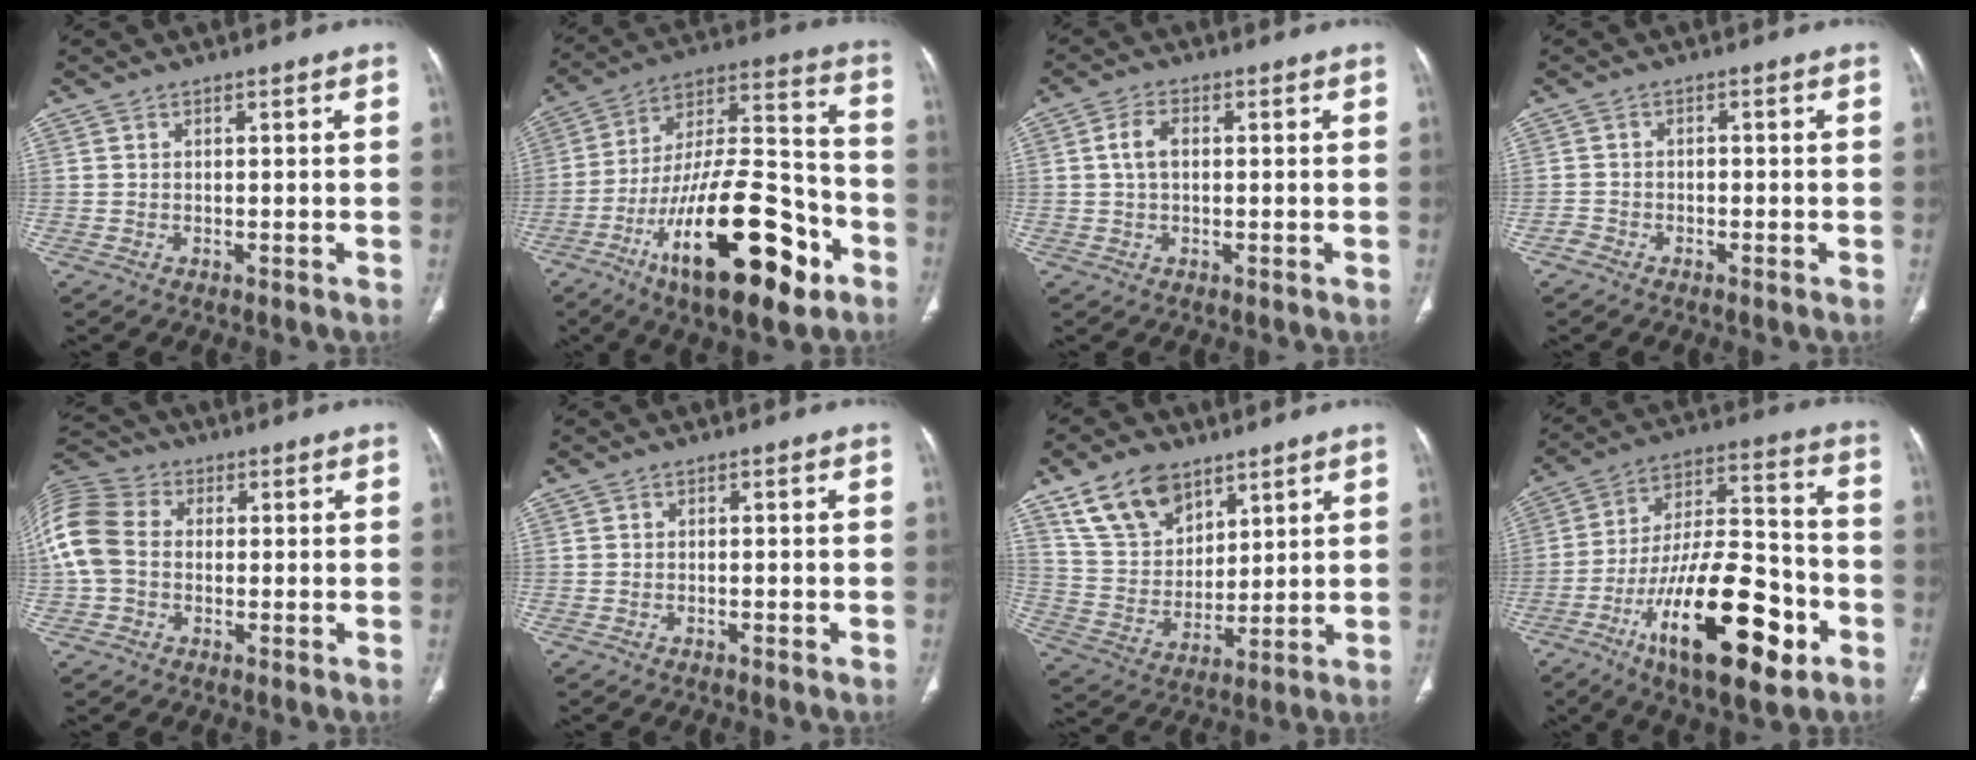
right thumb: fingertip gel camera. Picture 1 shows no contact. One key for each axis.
{"total": 27.9, "fx": -12.6, "fy": 10.5, "fz": 22.5, "tx": -0.360, "ty": 0.064, "tz": -0.199}
{"total": 3.9, "fx": 0.4, "fy": 2.3, "fz": 3.1, "tx": -0.059, "ty": 0.010, "tz": 0.007}
{"total": 1.8, "fx": -1.2, "fy": 1.3, "fz": 0.2, "tx": -0.002, "ty": 0.009, "tz": -0.026}
{"total": 12.6, "fx": 0.2, "fy": 9.9, "fz": 7.8, "tx": -0.178, "ty": 0.032, "tz": -0.003}
{"total": 0.7, "fx": -0.3, "fy": 0.3, "fz": 0.5, "tx": -0.014, "ty": 0.006, "tz": -0.004}
{"total": 13.3, "fx": 8.6, "fy": 8.1, "fz": 6.1, "tx": -0.088, "ty": -0.034, "tz": 0.169}
{"total": 25.3, "fx": -10.7, "fy": 9.8, "fz": 20.8, "tx": -0.337, "ty": 0.053, "tz": -0.169}